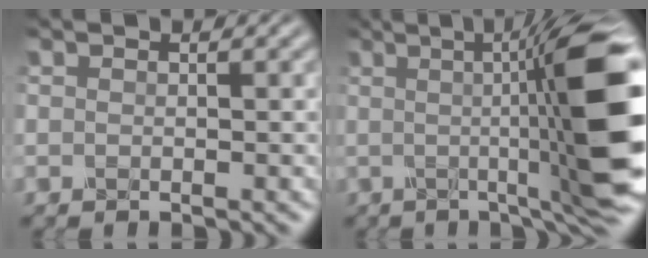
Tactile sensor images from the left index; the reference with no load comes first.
{"total": 13.4, "force": [0.6, 2.2, 13.2], "torque": [-0.155, 0.000, 0.013]}